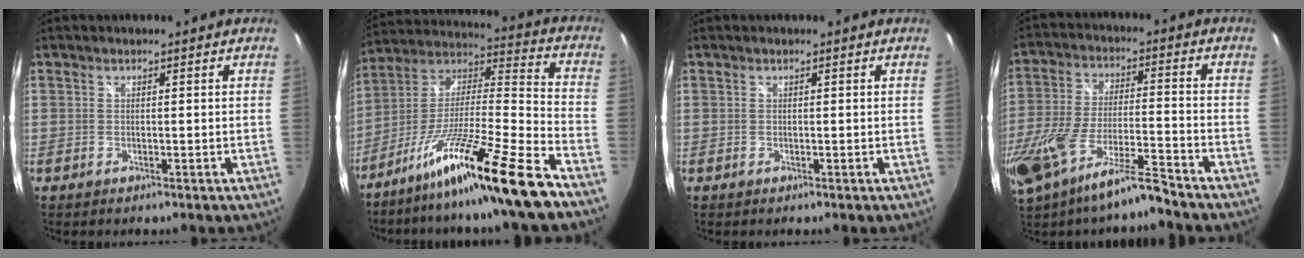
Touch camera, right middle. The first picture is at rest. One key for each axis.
{"total": 21.2, "fx": -14.8, "fy": -1.0, "fz": 15.1, "tx": -0.247, "ty": -0.031, "tz": -0.255}
{"total": 0.0}
{"total": 15.3, "fx": -11.4, "fy": 2.0, "fz": 10.1, "tx": -0.218, "ty": -0.031, "tz": -0.204}